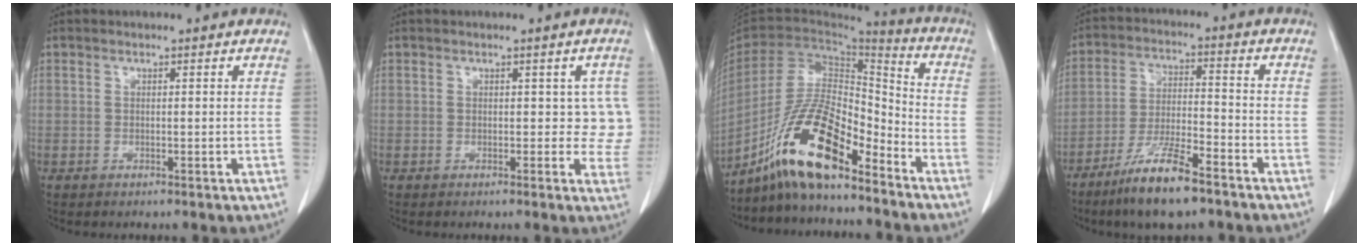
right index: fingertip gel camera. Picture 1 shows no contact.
{"total": 4.2, "force": [0.4, 2.8, 3.1], "torque": [-0.006, 0.011, 0.001]}
{"total": 15.1, "force": [-10.5, 3.3, 10.3], "torque": [-0.197, 0.012, -0.194]}
{"total": 11.1, "force": [-7.8, 1.6, 7.8], "torque": [-0.150, -0.021, -0.143]}